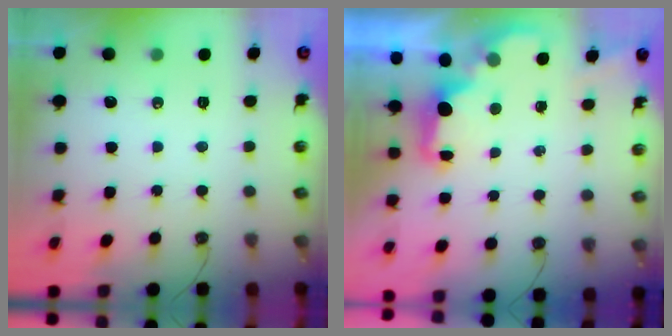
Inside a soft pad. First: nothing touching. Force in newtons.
{"total": 2.2, "press": 2.1, "slide": 0.7}